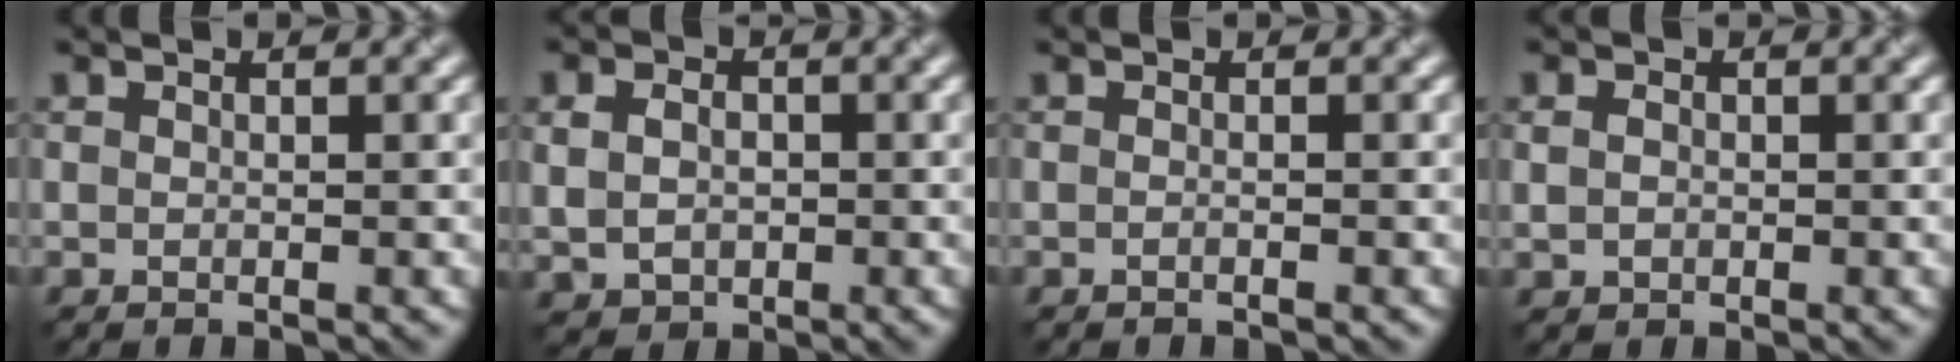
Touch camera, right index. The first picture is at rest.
{"total": 3.9, "force": [0.3, 3.2, 2.2], "torque": [-0.038, 0.006, -0.004]}
{"total": 0.7, "force": [-0.3, 0.3, 0.6], "torque": [-0.008, -0.007, -0.013]}
{"total": 1.4, "force": [0.1, 1.2, 0.8], "torque": [-0.014, -0.001, 0.003]}